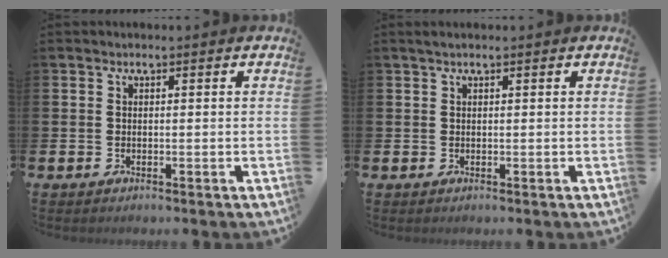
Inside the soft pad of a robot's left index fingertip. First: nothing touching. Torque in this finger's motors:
{"motor_torque": [-1.13, 1.01, -1.06, -0.01]}